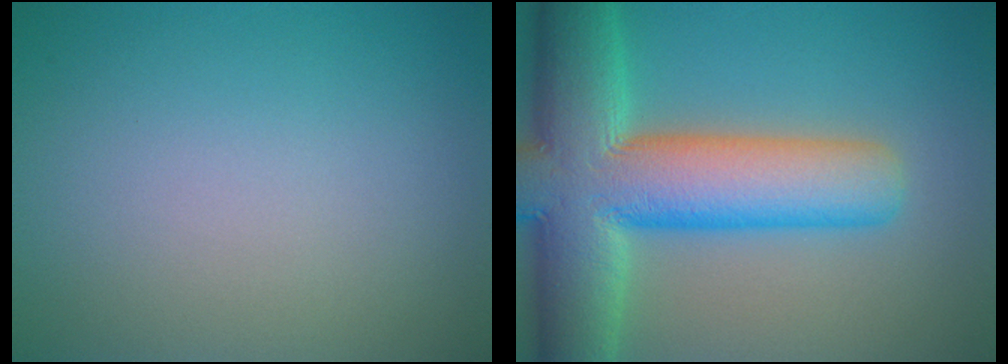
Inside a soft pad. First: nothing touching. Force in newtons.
{"total": 13.4, "press": 13.4, "slide": 0.7}